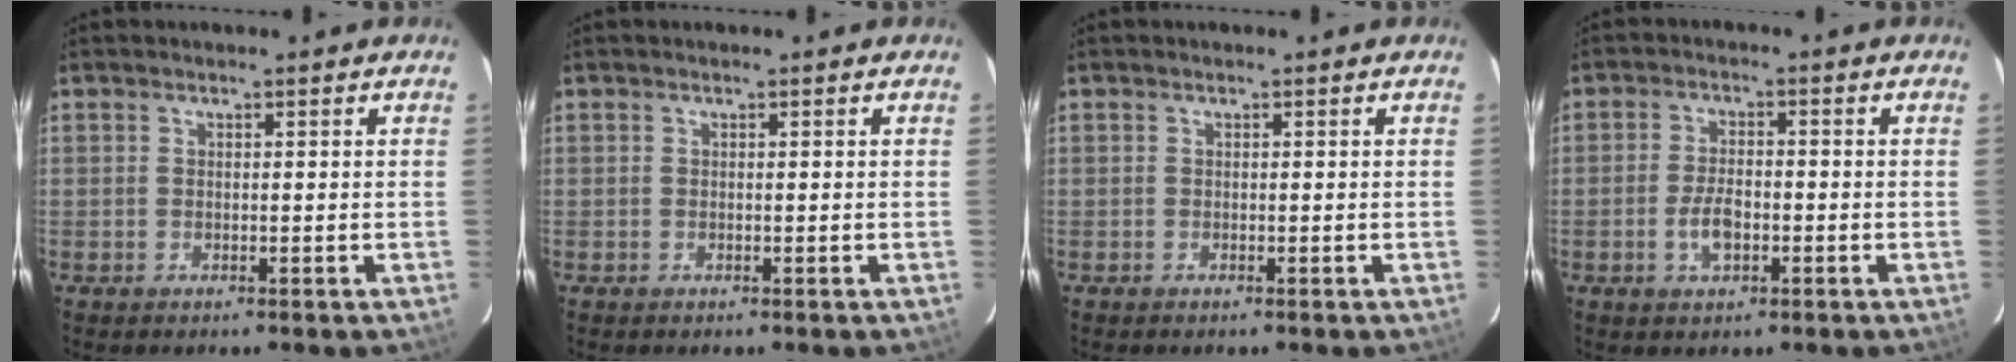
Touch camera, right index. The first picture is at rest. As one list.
[{"total": 0.0}, {"total": 0.0}, {"total": 4.8, "force": [-1.7, 2.4, 3.8], "torque": [-0.079, 0.001, -0.028]}]